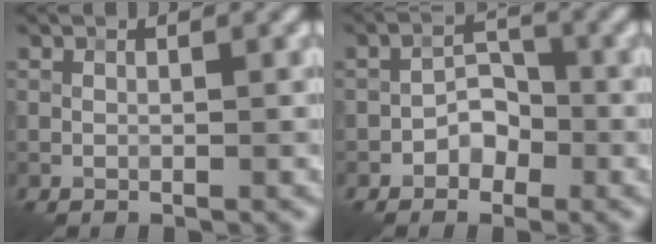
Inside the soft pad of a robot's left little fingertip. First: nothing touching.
{"total": 2.6, "force": [-1.3, 1.8, 1.2], "torque": [-0.014, 0.009, -0.026]}